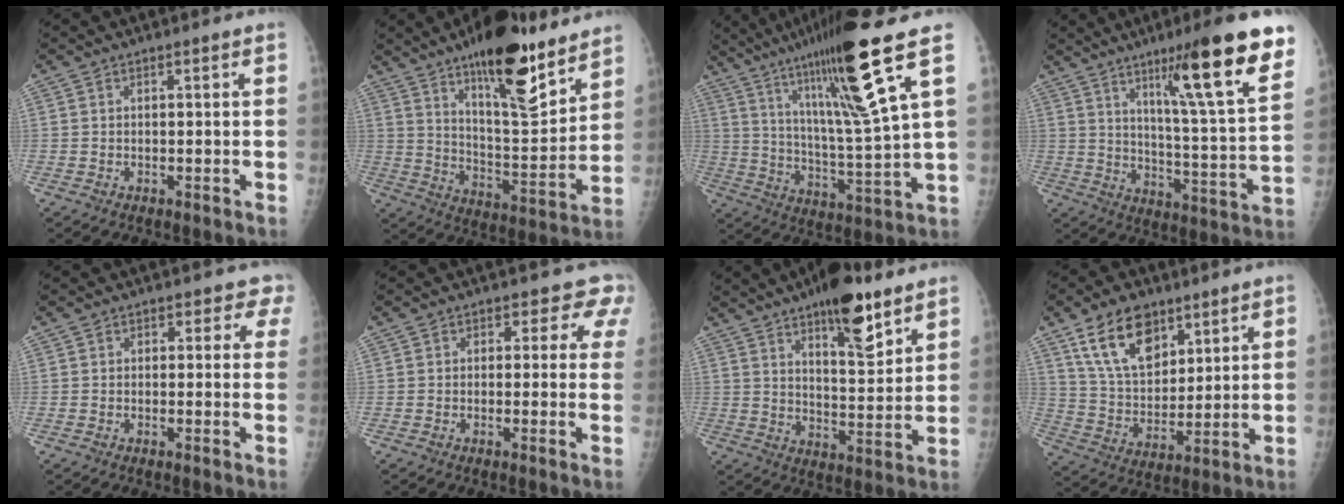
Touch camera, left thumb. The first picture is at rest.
{"total": 19.4, "force": [13.1, 5.9, 13.0], "torque": [-0.161, -0.087, 0.211]}
{"total": 19.0, "force": [10.3, 0.2, 15.9], "torque": [-0.253, -0.054, 0.174]}
{"total": 20.1, "force": [12.0, 1.7, 16.0], "torque": [-0.206, -0.058, 0.182]}
{"total": 2.9, "force": [1.7, 2.3, -0.3], "torque": [0.041, -0.006, -0.003]}
{"total": 4.7, "force": [3.1, 3.6, 0.0], "torque": [0.049, -0.009, 0.006]}
{"total": 13.7, "force": [8.6, 4.6, 9.5], "torque": [-0.115, -0.054, 0.132]}
{"total": 14.3, "force": [8.5, 8.4, 7.9], "torque": [-0.101, -0.044, 0.161]}